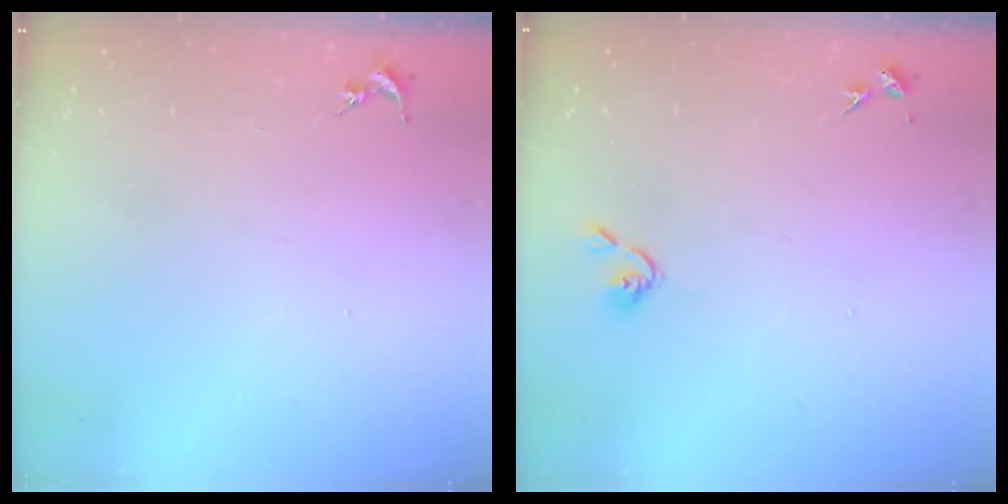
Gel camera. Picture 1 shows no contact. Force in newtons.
{"total": 3.7, "press": 3.6, "slide": 0.7}